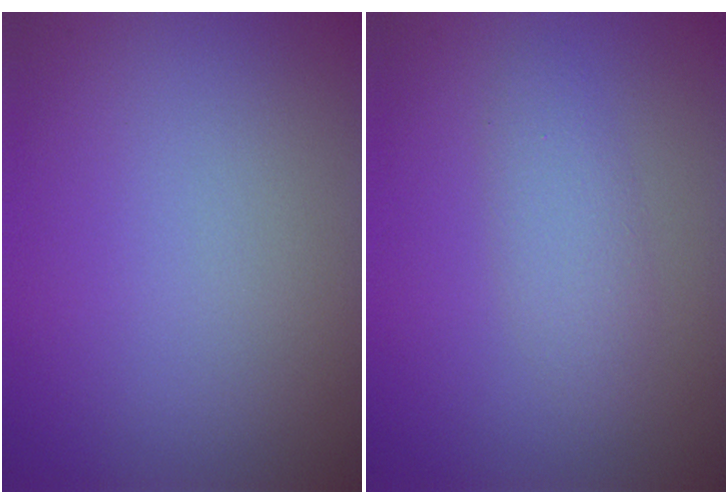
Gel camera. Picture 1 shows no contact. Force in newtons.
{"total": 2.3, "press": 2.3, "slide": 0.1}